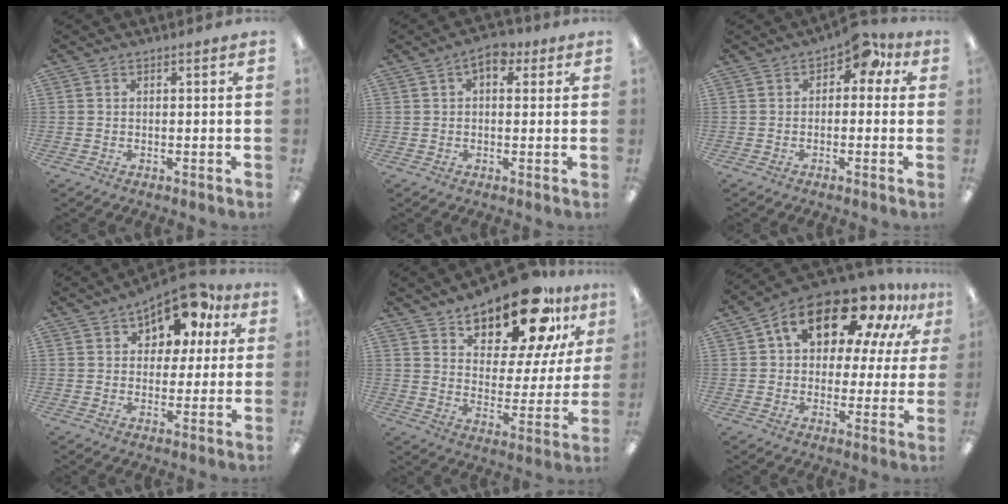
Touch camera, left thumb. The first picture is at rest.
{"total": 5.2, "force": [2.1, 3.0, 3.8], "torque": [-0.045, 0.000, 0.031]}
{"total": 6.2, "force": [2.6, 3.9, 4.1], "torque": [-0.055, -0.009, 0.041]}
{"total": 12.0, "force": [7.8, 7.0, 5.8], "torque": [-0.080, -0.043, 0.138]}
{"total": 19.0, "force": [14.9, 7.2, 9.5], "torque": [-0.148, -0.104, 0.251]}
{"total": 19.0, "force": [11.4, 9.9, 11.5], "torque": [-0.189, -0.058, 0.193]}